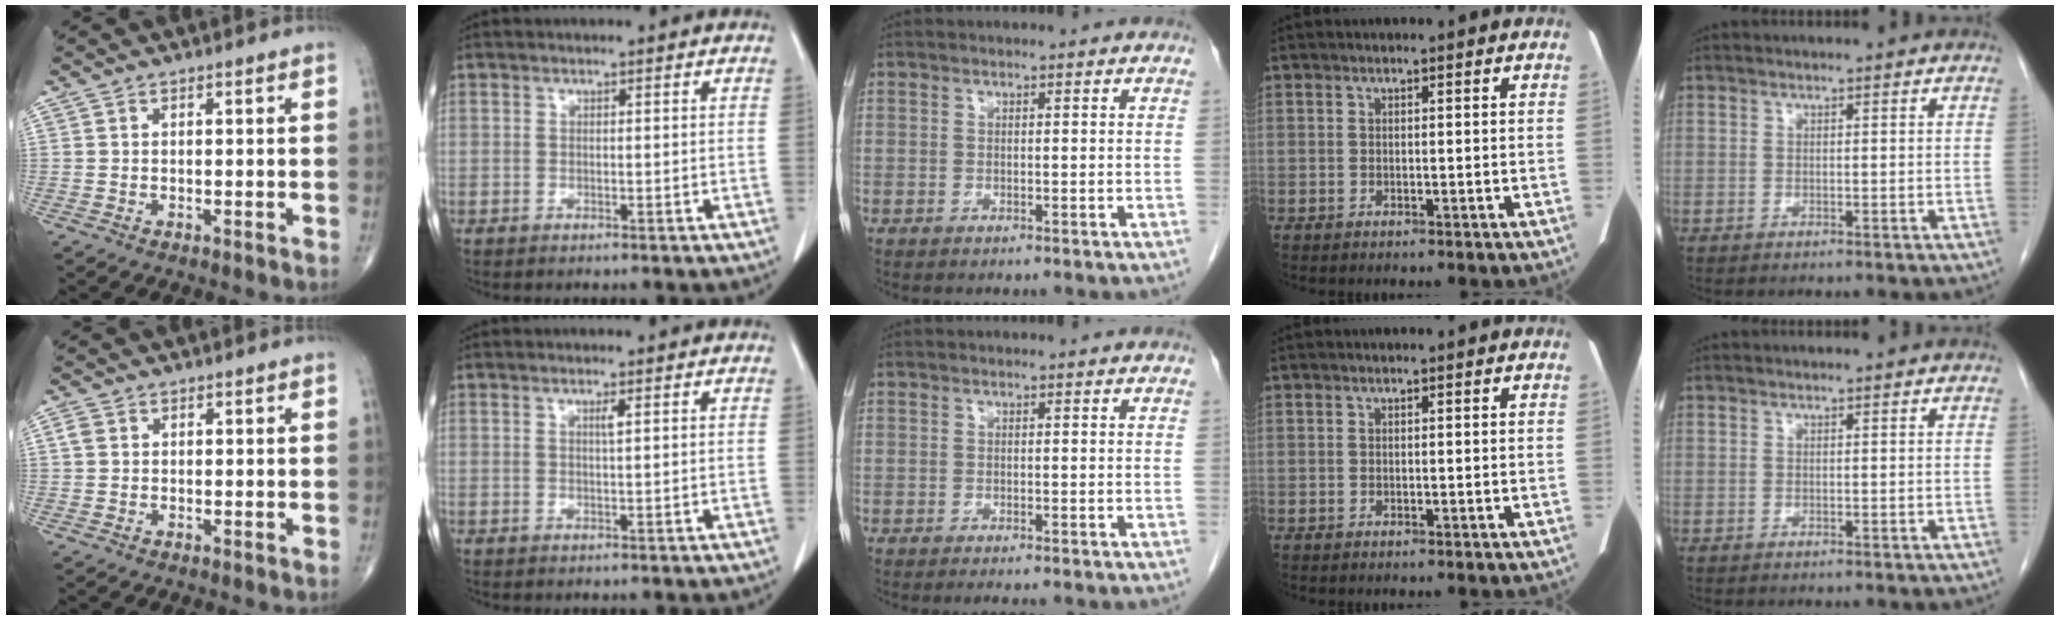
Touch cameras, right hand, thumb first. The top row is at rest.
{"thumb": {"total": 1.5, "force": [0.3, 1.3, 0.8], "torque": [-0.020, 0.005, 0.007]}, "index": {"total": 0.9, "force": [0.4, -0.1, 0.8], "torque": [-0.018, -0.001, 0.008]}, "middle": {"total": 1.9, "force": [-1.6, 0.1, 0.9], "torque": [-0.012, -0.004, -0.019]}}